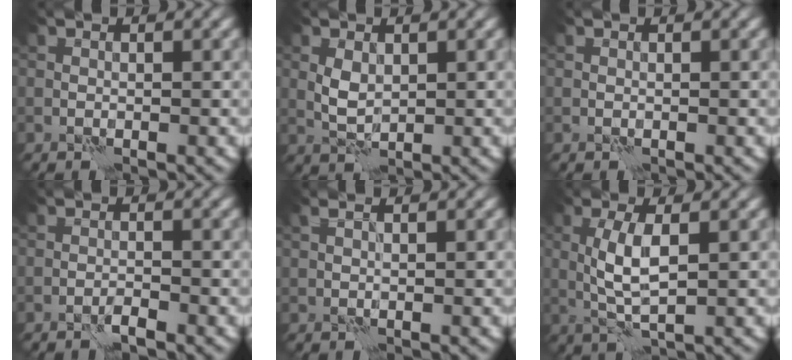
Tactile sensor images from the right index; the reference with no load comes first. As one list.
[{"total": 2.0, "force": [0.7, 1.2, 1.4], "torque": [-0.033, 0.002, 0.016]}, {"total": 0.0}, {"total": 1.0, "force": [-0.8, 0.0, 0.4], "torque": [-0.005, 0.007, -0.018]}, {"total": 0.8, "force": [0.6, 0.1, 0.6], "torque": [-0.016, 0.005, 0.008]}, {"total": 3.8, "force": [0.3, 1.1, 3.6], "torque": [-0.079, 0.008, 0.009]}]